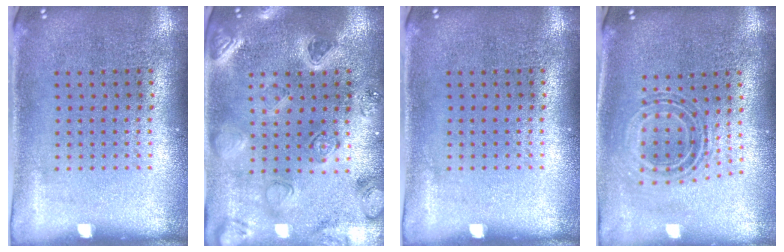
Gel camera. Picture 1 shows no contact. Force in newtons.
{"total": 2.3, "press": 2.3, "slide": 0.3}
{"total": 0.0}
{"total": 0.7, "press": 0.7, "slide": 0.3}